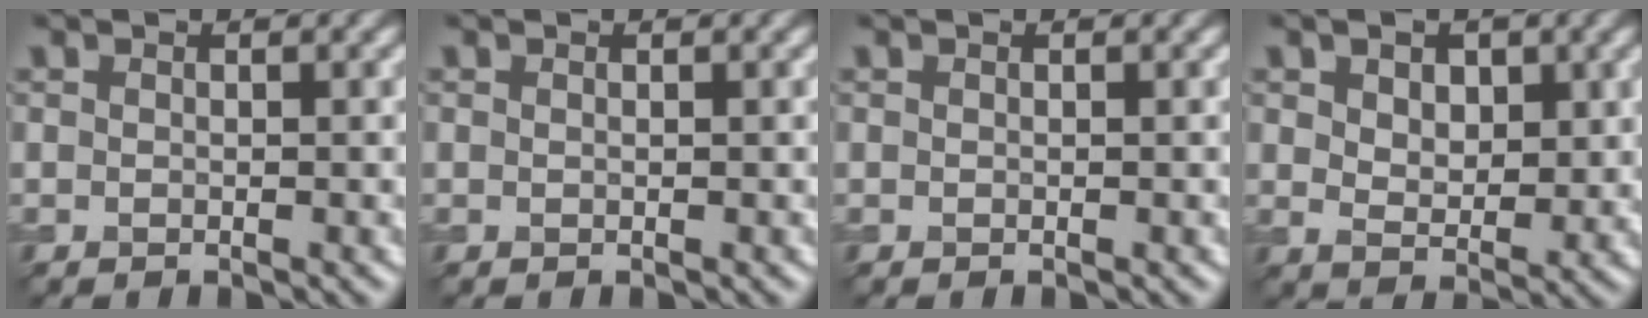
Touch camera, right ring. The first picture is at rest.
{"total": 0.0}
{"total": 0.0}
{"total": 4.2, "force": [1.5, 2.7, 2.8], "torque": [-0.046, -0.007, 0.025]}